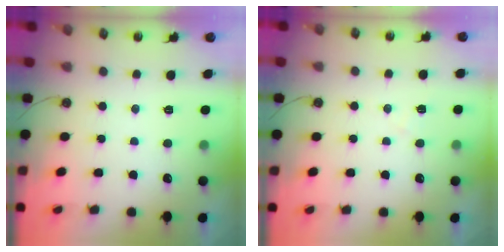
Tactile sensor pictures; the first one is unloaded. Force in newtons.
{"total": 7.4, "press": 7.4, "slide": 0.8}